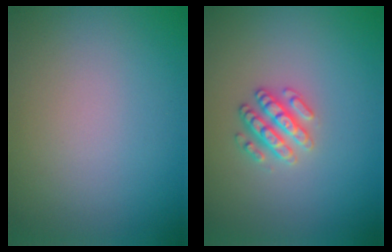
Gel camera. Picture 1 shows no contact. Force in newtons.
{"total": 2.5, "press": 2.5, "slide": 0.4}